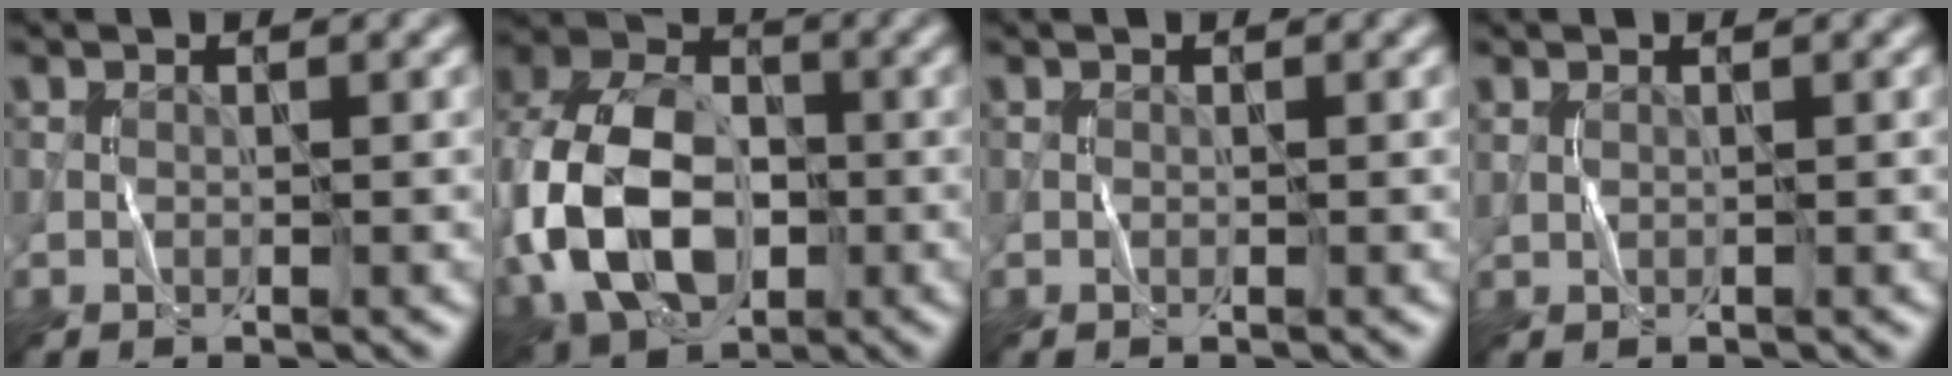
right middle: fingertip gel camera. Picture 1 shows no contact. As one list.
[{"total": 14.7, "force": [-2.7, 10.0, 10.4], "torque": [-0.227, -0.003, -0.062]}, {"total": 0.0}, {"total": 0.5, "force": [0.4, 0.1, 0.4], "torque": [-0.012, 0.001, 0.009]}]